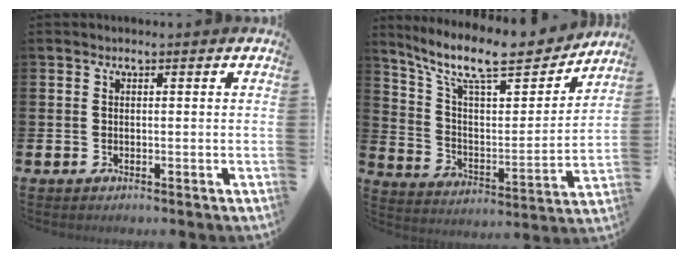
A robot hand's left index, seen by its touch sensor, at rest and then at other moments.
{"total": 11.9, "force": [10.2, 2.8, 5.6], "torque": [-0.138, -0.065, 0.175]}